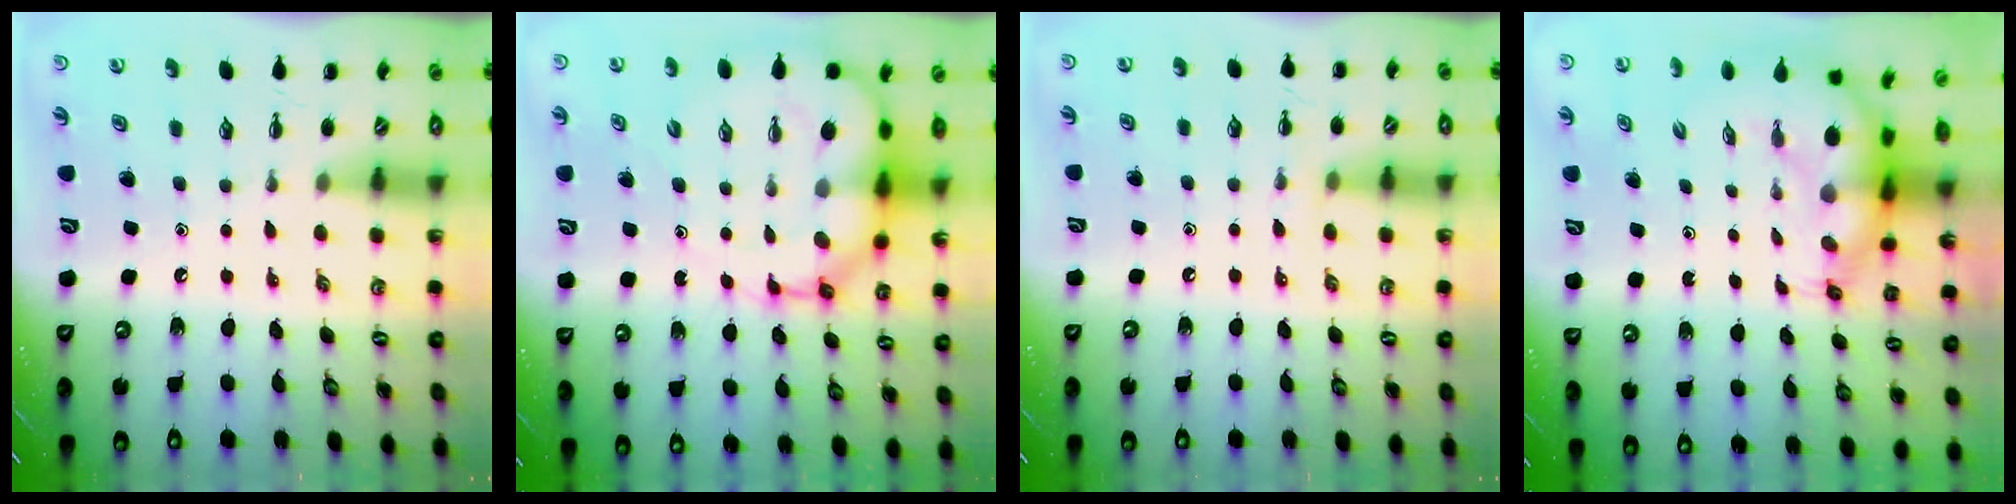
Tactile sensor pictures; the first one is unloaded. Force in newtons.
{"total": 14.1, "press": 13.6, "slide": 3.9}
{"total": 5.9, "press": 5.5, "slide": 1.9}
{"total": 7.7, "press": 7.3, "slide": 2.5}